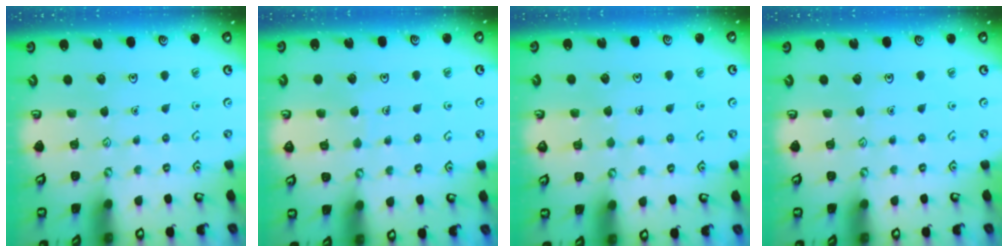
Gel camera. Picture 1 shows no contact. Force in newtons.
{"total": 2.9, "press": 2.9, "slide": 0.2}
{"total": 3.7, "press": 3.7, "slide": 0.2}
{"total": 0.0}